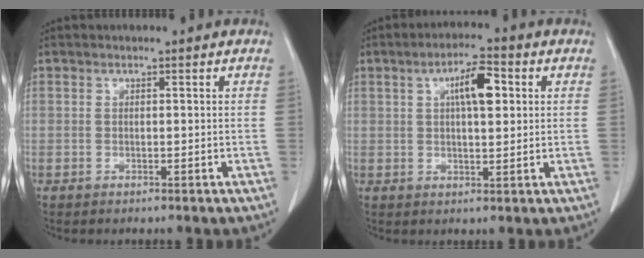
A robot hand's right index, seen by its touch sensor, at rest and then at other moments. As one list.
[{"total": 6.6, "force": [2.0, 1.8, 6.1], "torque": [-0.103, 0.012, 0.032]}]